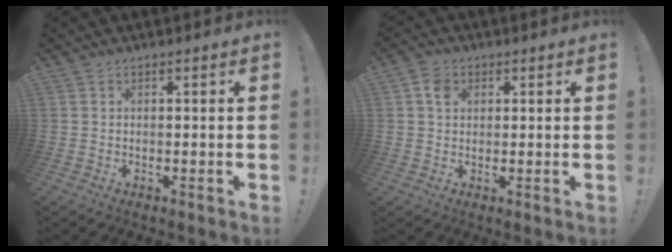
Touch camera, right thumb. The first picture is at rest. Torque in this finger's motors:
{"motor_torque": [0.47, 0.42, 0.24, -0.21, 0.00]}